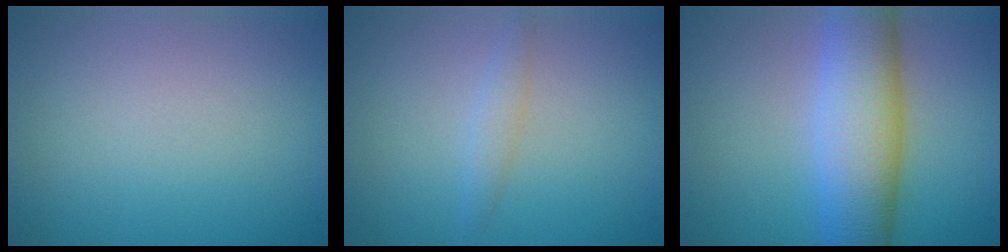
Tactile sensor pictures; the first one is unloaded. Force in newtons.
{"total": 1.2, "press": 1.2, "slide": 0.1}
{"total": 7.9, "press": 7.9, "slide": 0.2}